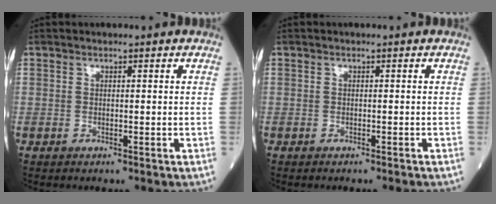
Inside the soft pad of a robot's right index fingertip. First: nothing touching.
{"total": 1.0, "force": [-0.9, -0.2, 0.3], "torque": [-0.004, 0.001, -0.014]}